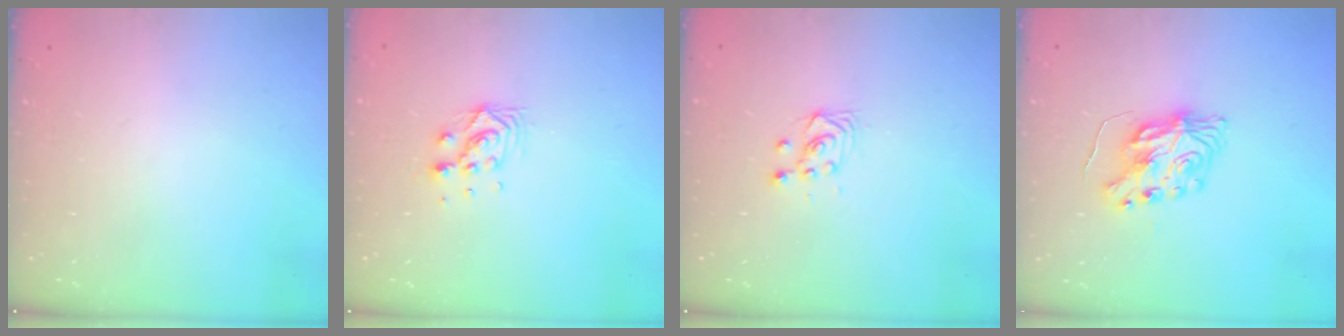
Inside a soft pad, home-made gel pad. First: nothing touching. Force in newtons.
{"total": 7.0, "press": 7.0, "slide": 0.5}
{"total": 2.9, "press": 2.9, "slide": 0.6}
{"total": 8.3, "press": 8.2, "slide": 0.2}